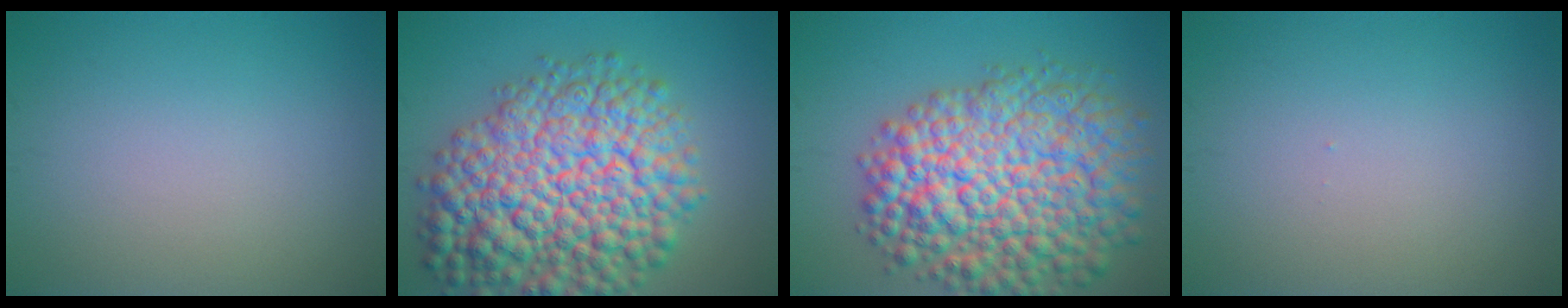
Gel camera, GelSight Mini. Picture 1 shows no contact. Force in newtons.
{"total": 13.5, "press": 13.5, "slide": 0.5}
{"total": 12.8, "press": 12.8, "slide": 0.5}
{"total": 0.0}